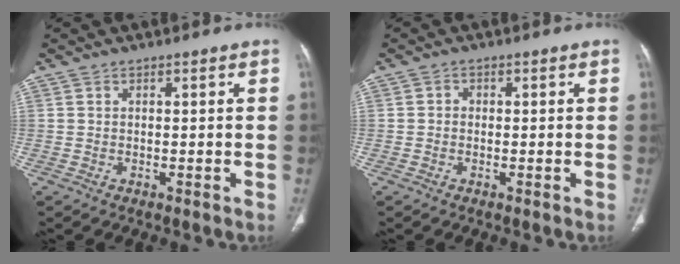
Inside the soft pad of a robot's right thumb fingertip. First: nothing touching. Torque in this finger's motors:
{"motor_torque": [-0.31, 0.10, -0.10, -0.64, -0.01]}